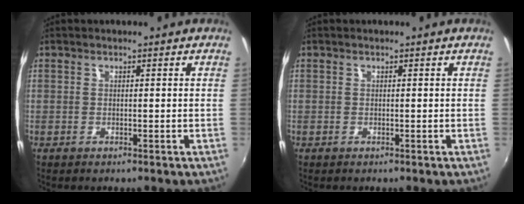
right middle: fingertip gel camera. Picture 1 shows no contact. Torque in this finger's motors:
{"motor_torque": [-0.01, 0.00, 0.00, 0.00]}